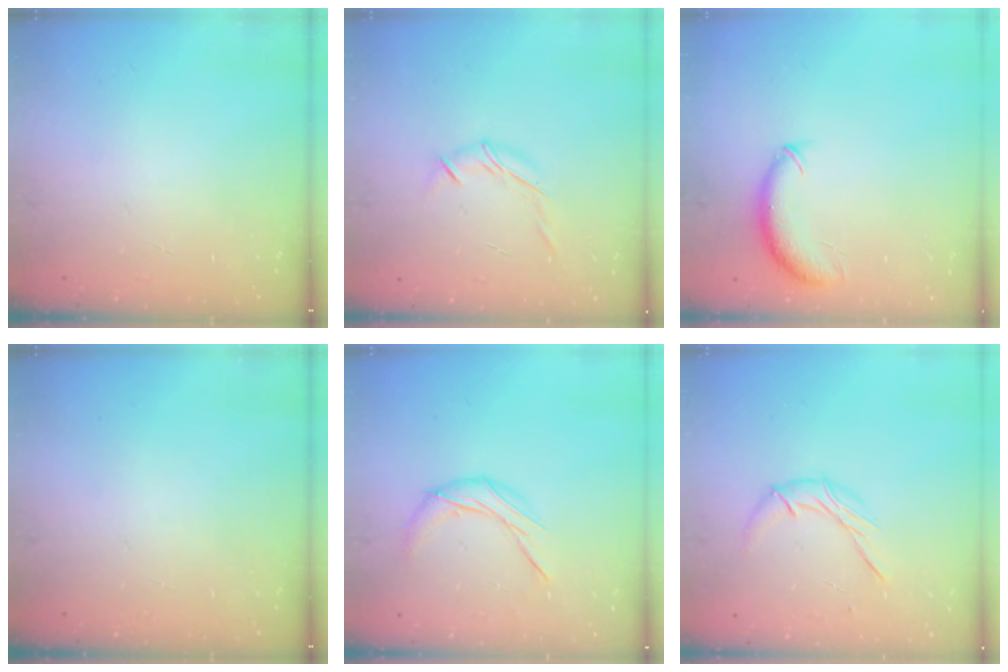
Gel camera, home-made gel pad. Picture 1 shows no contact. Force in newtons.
{"total": 6.4, "press": 6.3, "slide": 0.9}
{"total": 8.7, "press": 8.6, "slide": 1.6}
{"total": 0.0}
{"total": 7.8, "press": 7.8, "slide": 0.1}
{"total": 6.8, "press": 6.8, "slide": 0.7}